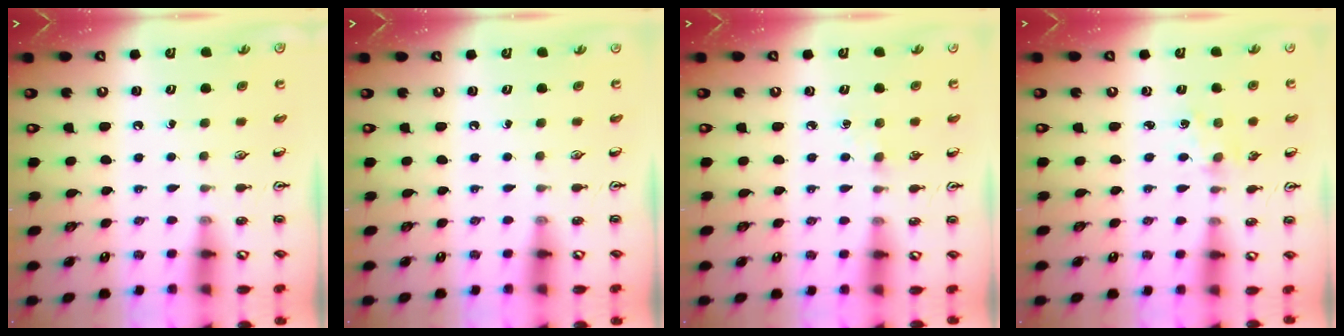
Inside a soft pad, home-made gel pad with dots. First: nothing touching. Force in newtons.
{"total": 0.0}
{"total": 2.7, "press": 2.7, "slide": 0.4}
{"total": 1.2, "press": 1.2, "slide": 0.2}